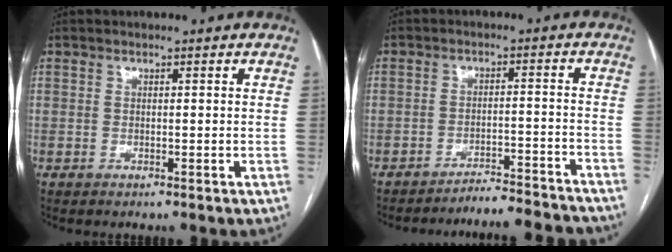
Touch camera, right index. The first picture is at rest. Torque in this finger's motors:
{"motor_torque": [0.03, -0.84, 0.11, 0.04]}